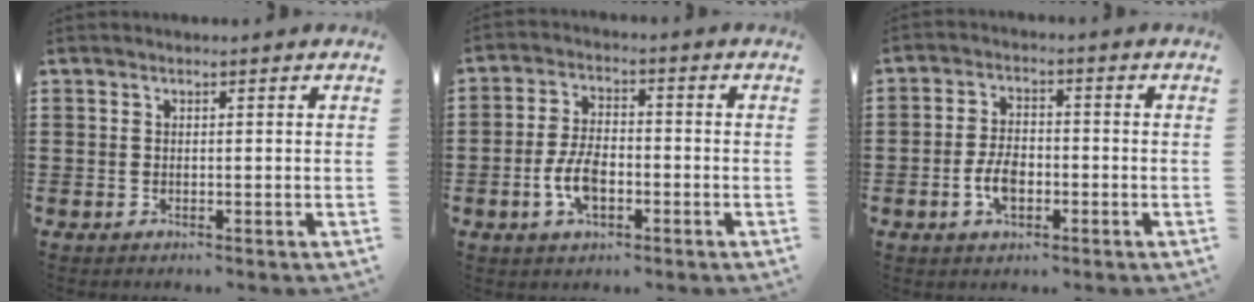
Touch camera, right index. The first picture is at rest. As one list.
[{"total": 6.5, "force": [-2.0, 3.4, 5.2], "torque": [-0.123, 0.000, -0.043]}, {"total": 5.1, "force": [-1.6, 2.9, 3.9], "torque": [-0.091, 0.001, -0.034]}]